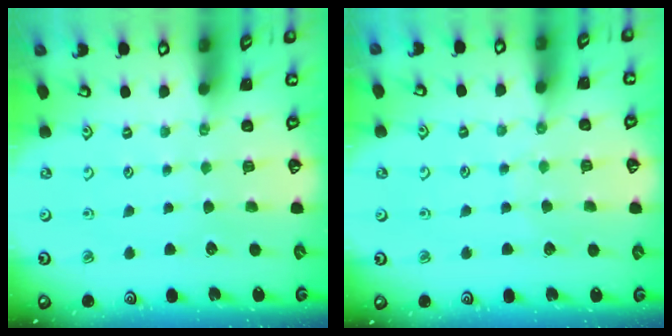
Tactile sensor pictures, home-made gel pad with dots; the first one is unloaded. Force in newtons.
{"total": 3.9, "press": 3.9, "slide": 0.4}